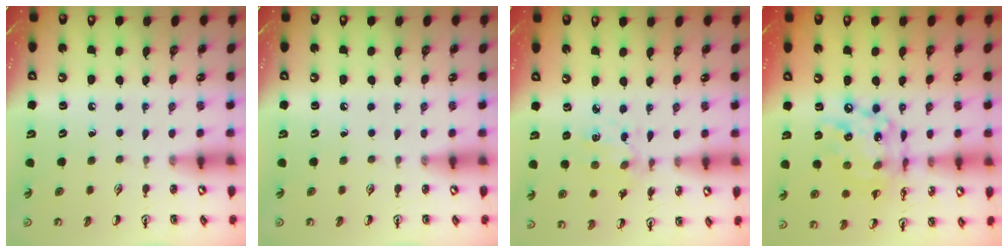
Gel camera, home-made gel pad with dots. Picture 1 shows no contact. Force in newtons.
{"total": 0.0}
{"total": 1.9, "press": 1.9, "slide": 0.2}
{"total": 13.8, "press": 13.8, "slide": 1.2}